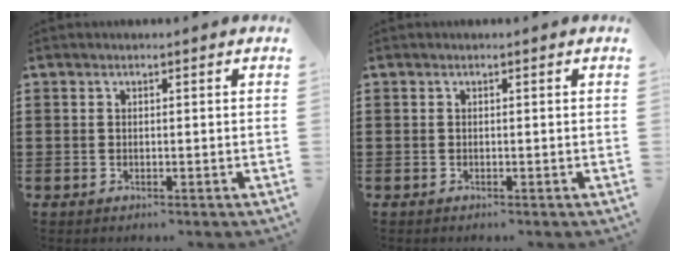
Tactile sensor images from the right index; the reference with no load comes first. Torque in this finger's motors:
{"motor_torque": [0.19, -0.19, 0.00, 0.02]}